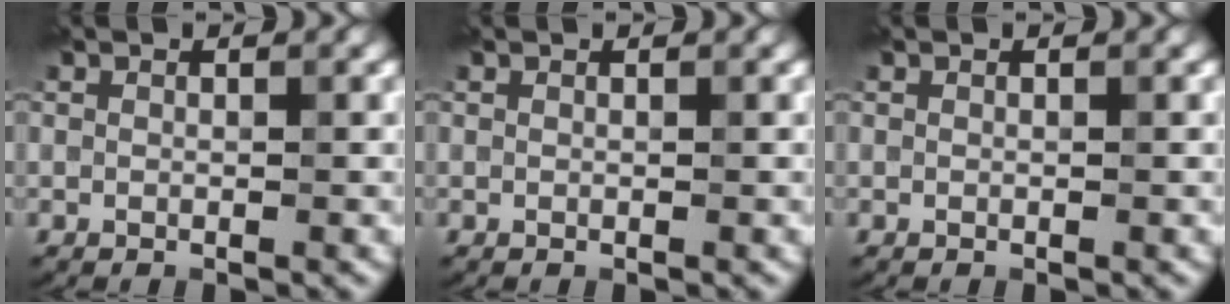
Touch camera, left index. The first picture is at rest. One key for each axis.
{"total": 0.0}
{"total": 0.0}